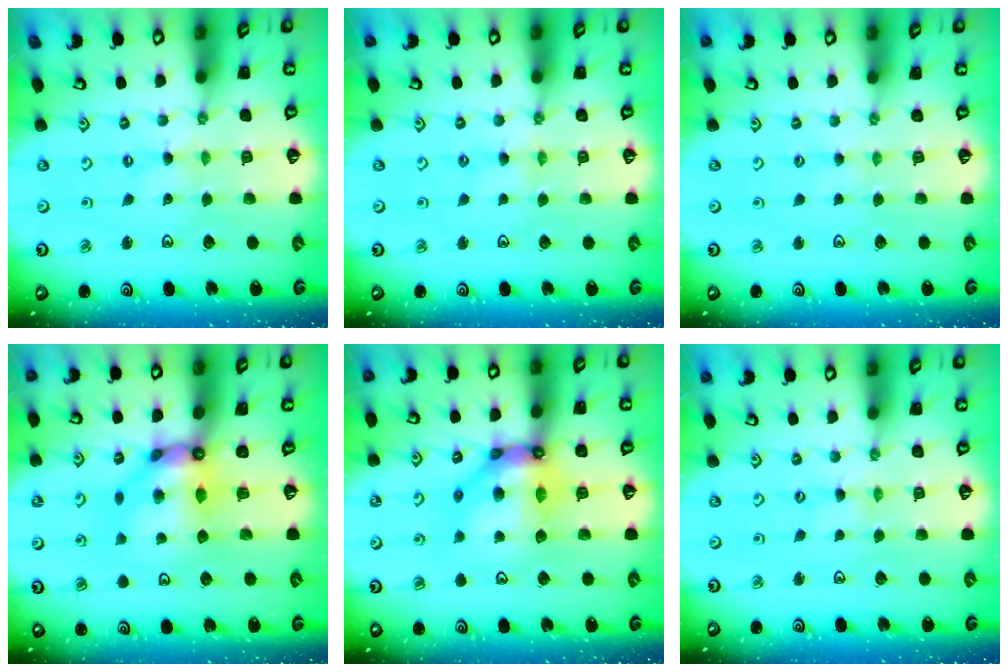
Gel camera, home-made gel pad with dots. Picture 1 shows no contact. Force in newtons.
{"total": 1.9, "press": 1.9, "slide": 0.4}
{"total": 1.2, "press": 1.2, "slide": 0.2}
{"total": 10.2, "press": 10.2, "slide": 1.2}
{"total": 12.4, "press": 12.3, "slide": 1.5}
{"total": 0.7, "press": 0.7, "slide": 0.1}